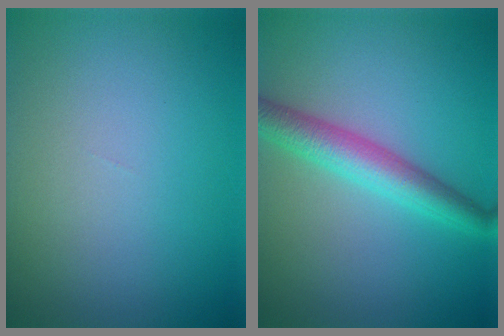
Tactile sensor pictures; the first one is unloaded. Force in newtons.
{"total": 4.2, "press": 4.2, "slide": 0.1}